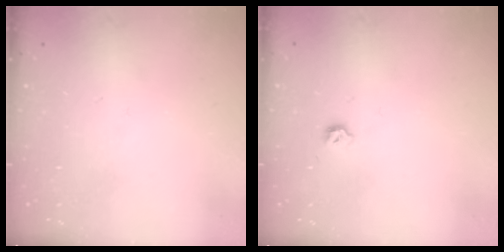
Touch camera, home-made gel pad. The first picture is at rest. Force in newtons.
{"total": 3.4, "press": 3.3, "slide": 0.6}